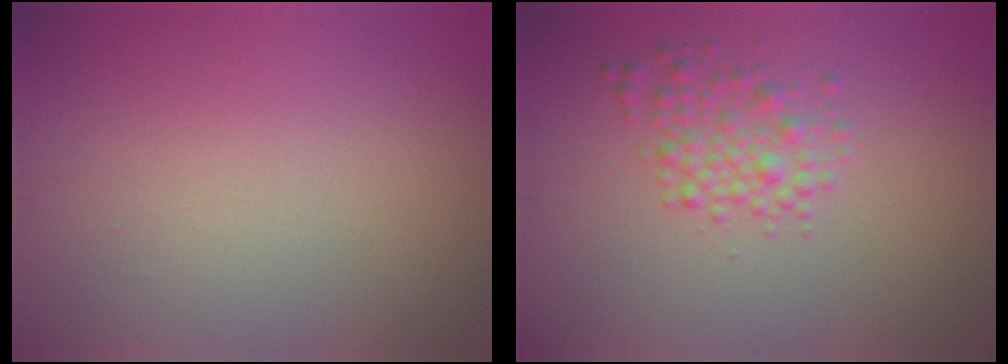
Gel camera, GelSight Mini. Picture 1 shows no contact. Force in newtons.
{"total": 2.8, "press": 2.8, "slide": 0.1}